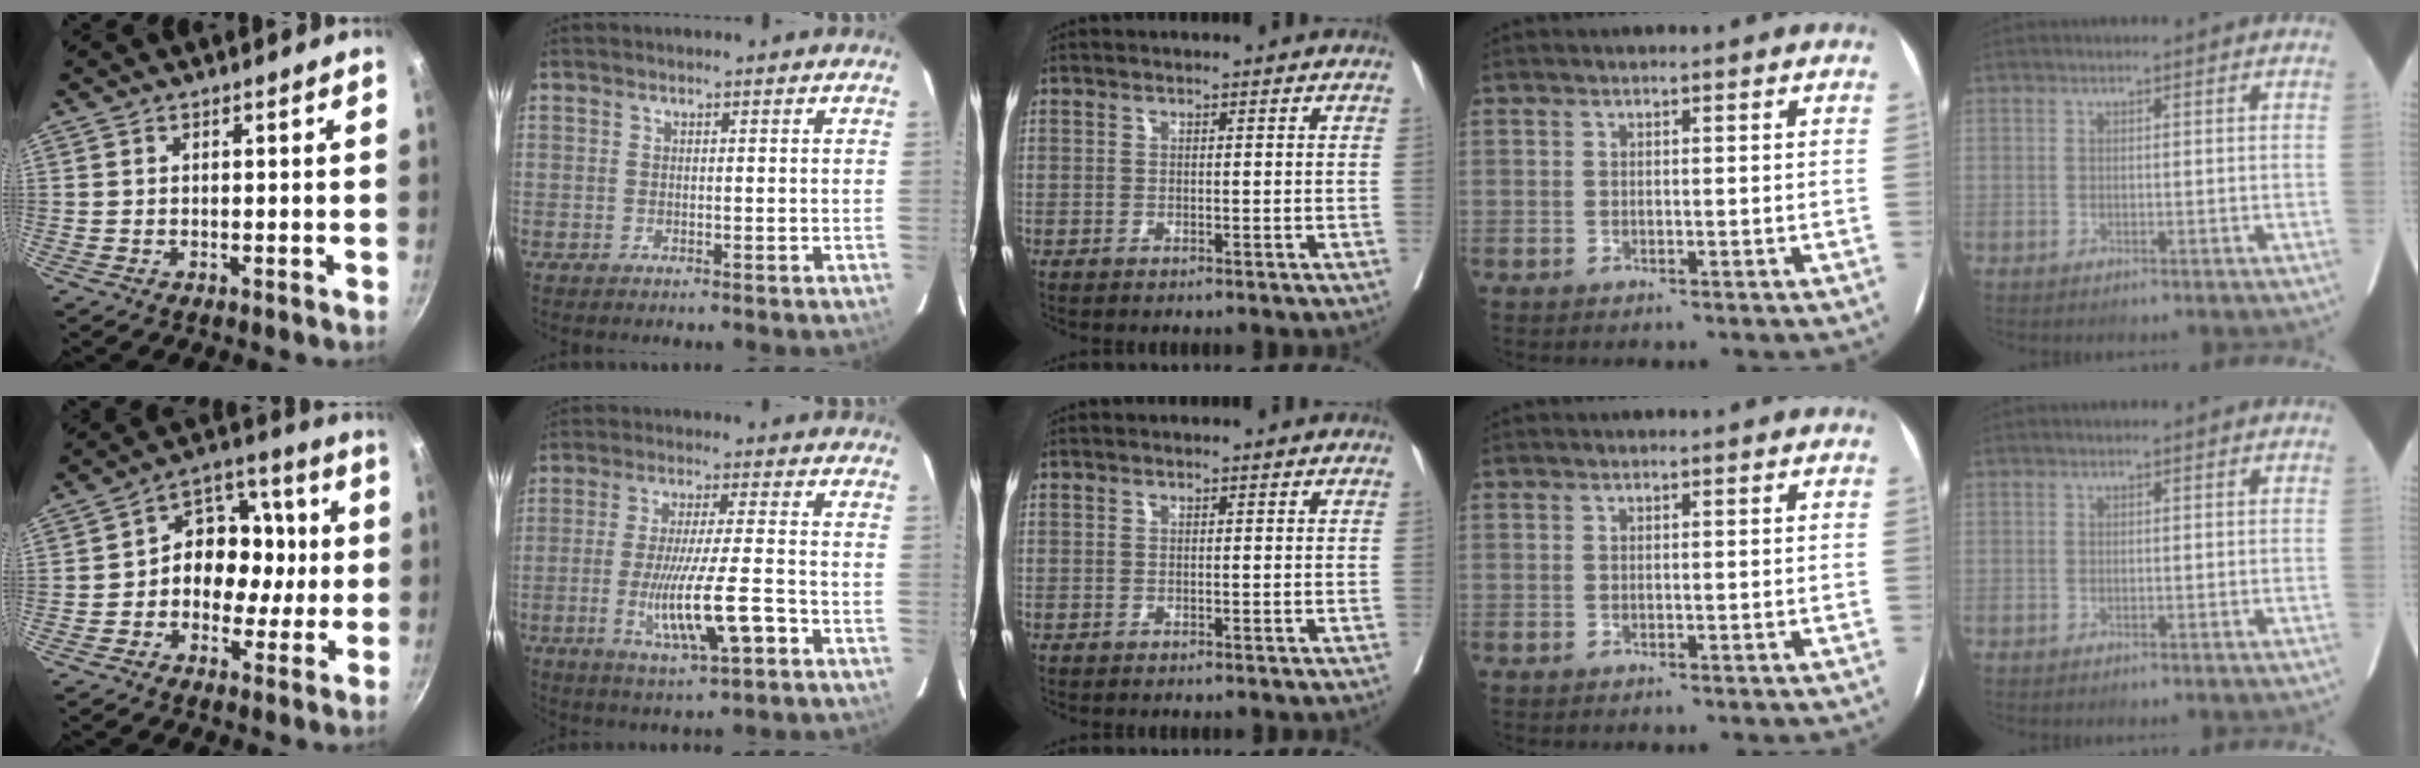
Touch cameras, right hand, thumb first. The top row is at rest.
{"thumb": {"total": 13.1, "force": [-0.4, 9.8, 8.7], "torque": [-0.077, 0.041, -0.017]}, "index": {"total": 11.1, "force": [-3.6, 0.5, 10.5], "torque": [-0.192, -0.019, -0.060]}}